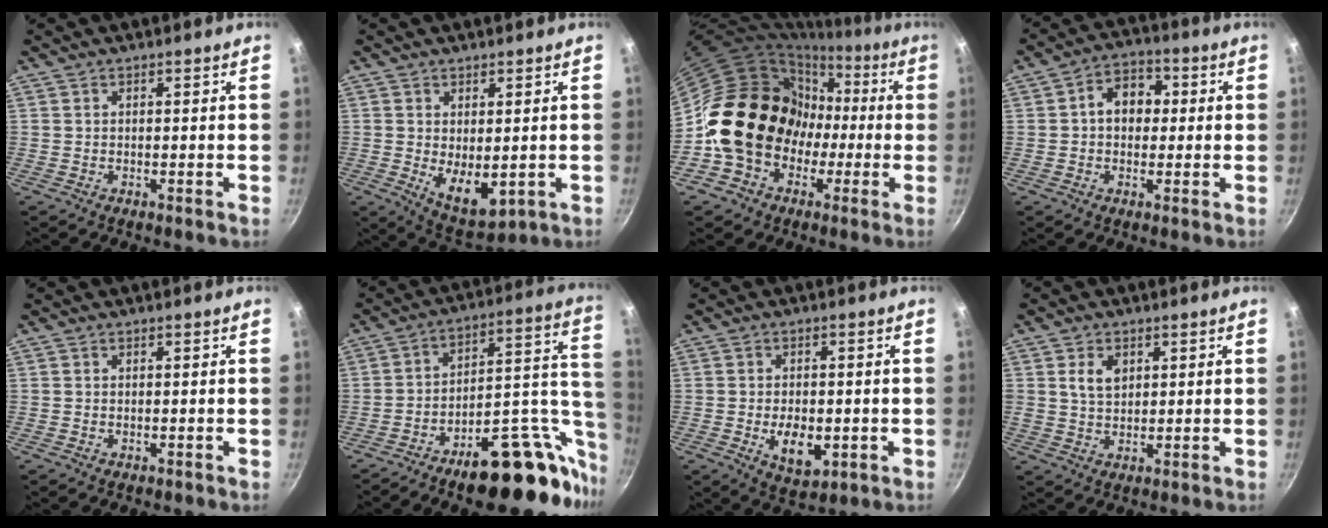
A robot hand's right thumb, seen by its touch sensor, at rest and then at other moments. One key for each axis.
{"total": 7.9, "fx": 0.0, "fy": 4.4, "fz": 6.6, "tx": -0.088, "ty": -0.026, "tz": 0.017}
{"total": 16.9, "fx": -1.7, "fy": 14.5, "fz": 8.4, "tx": -0.092, "ty": 0.056, "tz": -0.023}
{"total": 7.9, "fx": 0.7, "fy": 6.1, "fz": 5.0, "tx": -0.037, "ty": 0.015, "tz": -0.001}
{"total": 0.0}
{"total": 25.1, "fx": -12.2, "fy": 11.6, "fz": 18.6, "tx": -0.190, "ty": 0.078, "tz": -0.172}
{"total": 7.9, "fx": -1.7, "fy": 4.7, "fz": 6.1, "tx": -0.080, "ty": -0.002, "tz": -0.017}
{"total": 4.9, "fx": 1.6, "fy": 3.4, "fz": 3.1, "tx": -0.044, "ty": -0.007, "tz": 0.031}